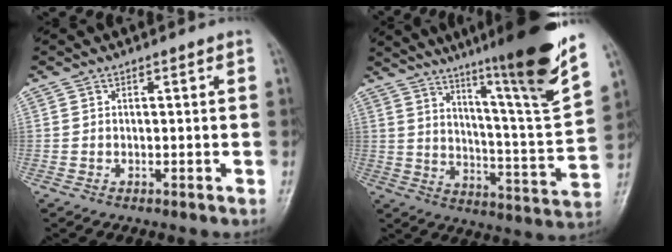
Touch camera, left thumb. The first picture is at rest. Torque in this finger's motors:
{"motor_torque": [2.77, 0.58, 1.67, -1.11, 0.26]}